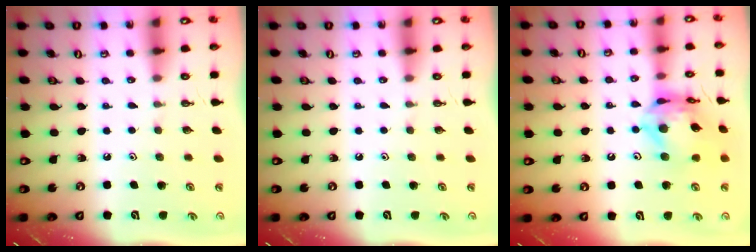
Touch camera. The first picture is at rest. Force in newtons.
{"total": 0.0}
{"total": 14.6, "press": 14.6, "slide": 1.3}